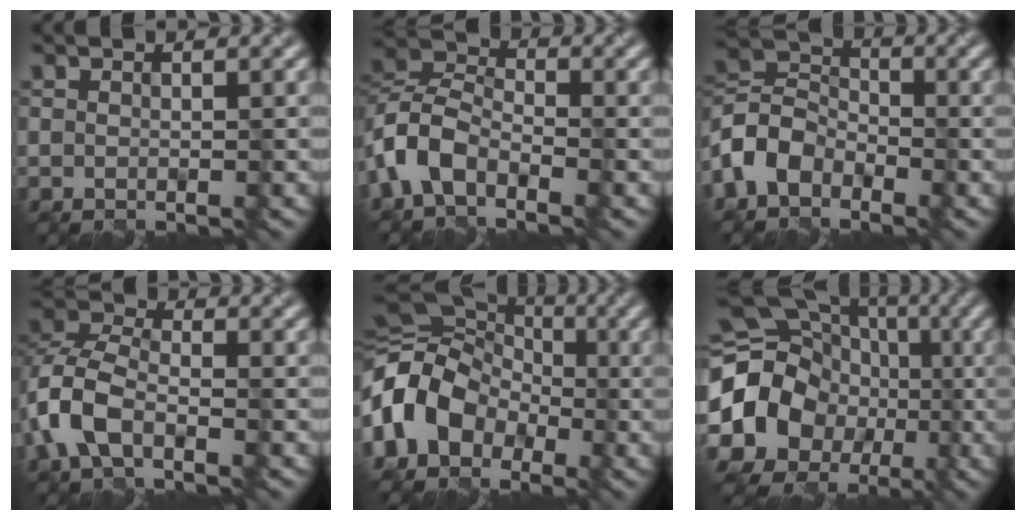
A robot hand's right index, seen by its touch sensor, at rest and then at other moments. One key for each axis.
{"total": 5.6, "fx": -3.3, "fy": 3.1, "fz": 3.2, "tx": -0.065, "ty": 0.005, "tz": -0.079}
{"total": 4.9, "fx": -2.8, "fy": 3.3, "fz": 2.2, "tx": -0.049, "ty": 0.005, "tz": -0.068}
{"total": 5.0, "fx": -2.2, "fy": 2.8, "fz": 3.4, "tx": -0.078, "ty": 0.003, "tz": -0.054}
{"total": 11.4, "fx": -2.8, "fy": 9.0, "fz": 6.3, "tx": -0.117, "ty": 0.005, "tz": -0.082}
{"total": 20.7, "fx": -1.1, "fy": 19.2, "fz": 7.8, "tx": -0.172, "ty": 0.011, "tz": -0.058}